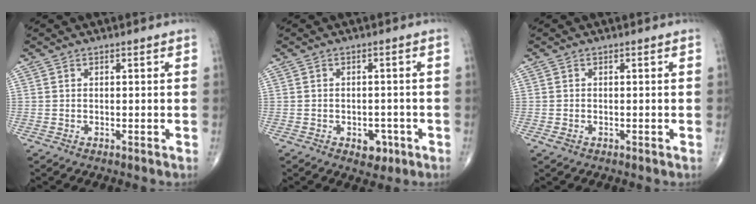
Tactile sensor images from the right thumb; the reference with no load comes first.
{"total": 3.8, "force": [-1.7, 2.6, 2.2], "torque": [-0.011, 0.007, -0.019]}
{"total": 1.1, "force": [-0.4, 0.8, 0.6], "torque": [-0.014, 0.001, -0.007]}